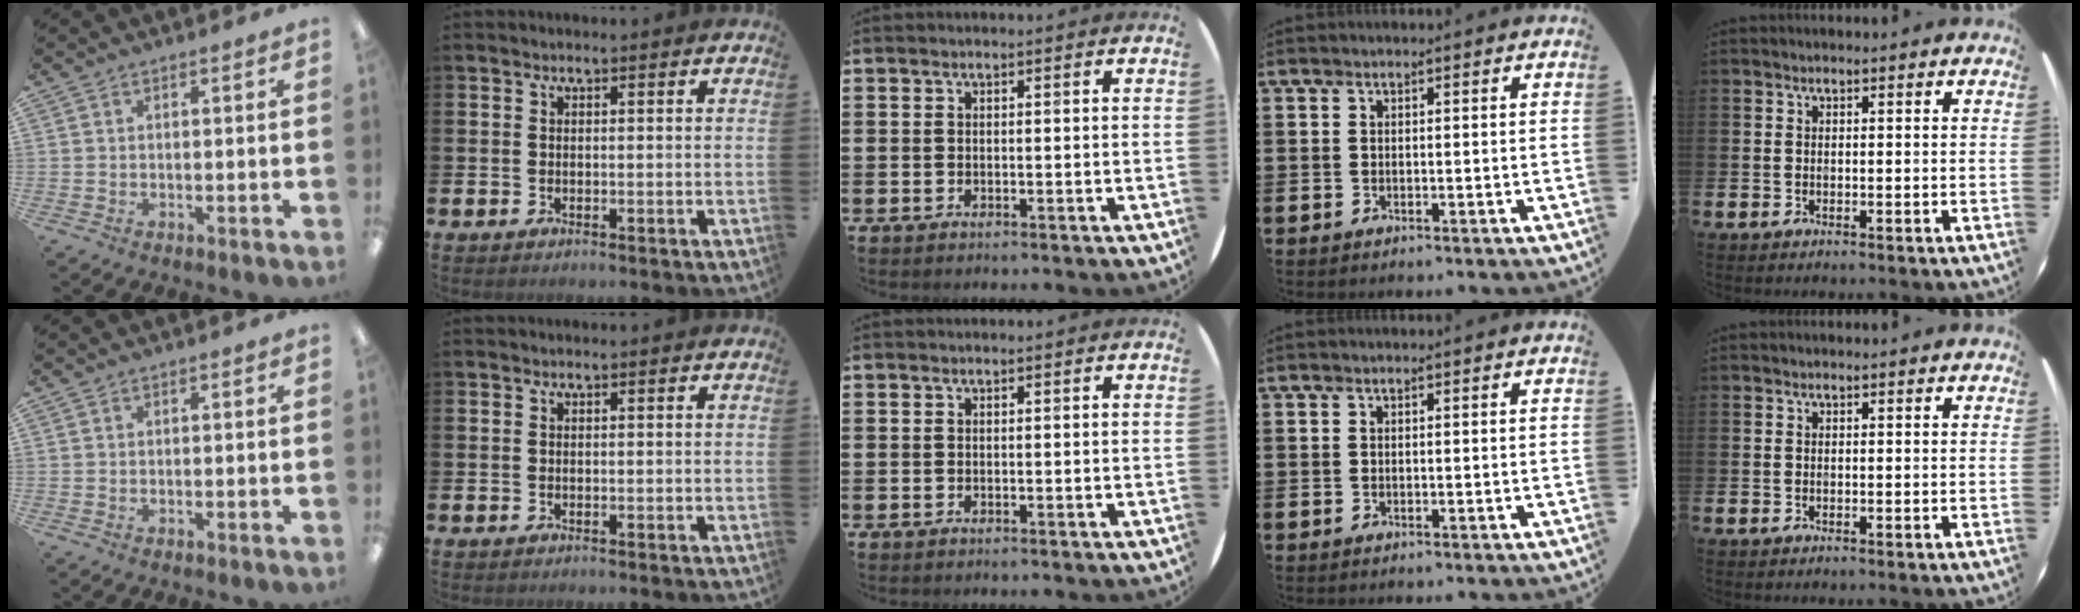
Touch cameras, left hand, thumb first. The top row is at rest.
{}